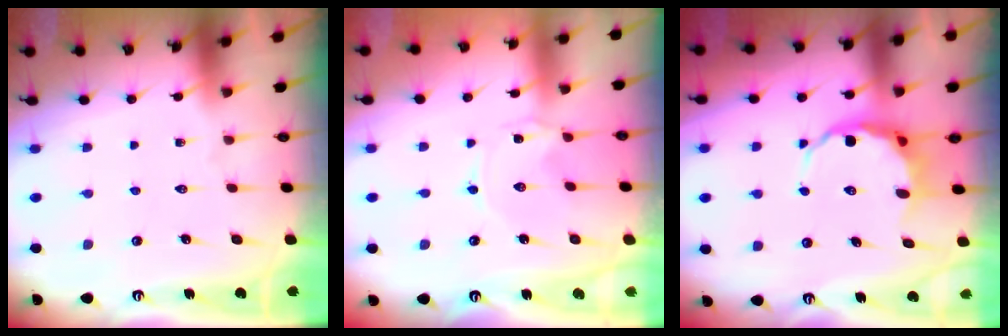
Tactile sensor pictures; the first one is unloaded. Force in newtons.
{"total": 0.0}
{"total": 7.2, "press": 6.9, "slide": 1.9}